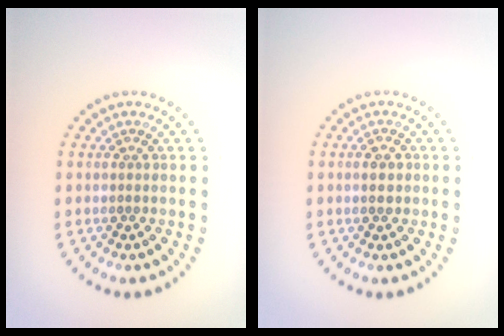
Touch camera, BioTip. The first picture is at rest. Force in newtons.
{"total": 1.1, "press": 1.1, "slide": 0.1}